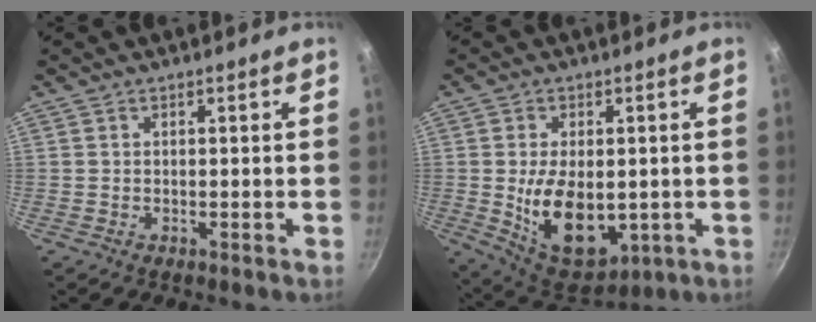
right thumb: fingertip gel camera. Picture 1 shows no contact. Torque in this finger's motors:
{"motor_torque": [-0.31, 0.89, 1.29, 0.23, 0.44]}